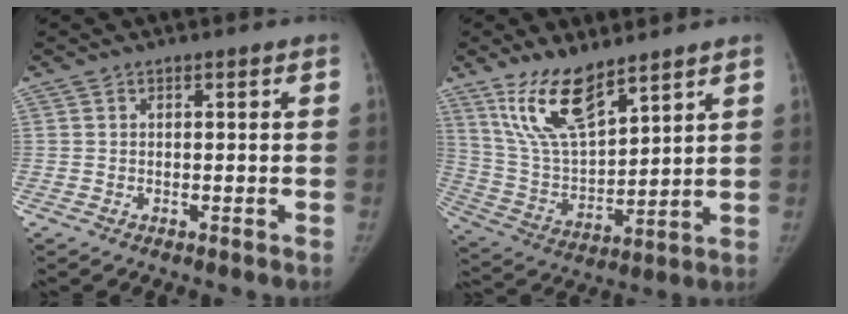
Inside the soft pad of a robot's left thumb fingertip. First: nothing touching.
{"total": 14.1, "force": [9.8, 5.0, 8.8], "torque": [-0.145, -0.052, 0.203]}